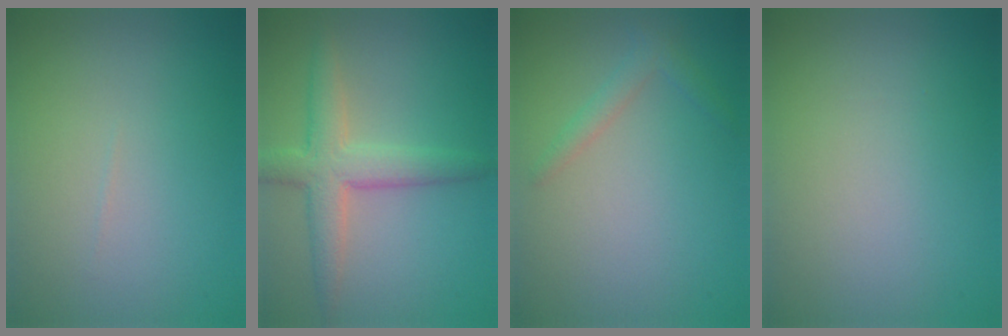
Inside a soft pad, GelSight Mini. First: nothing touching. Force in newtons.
{"total": 4.4, "press": 4.4, "slide": 0.1}
{"total": 1.5, "press": 1.5, "slide": 0.1}
{"total": 0.0}